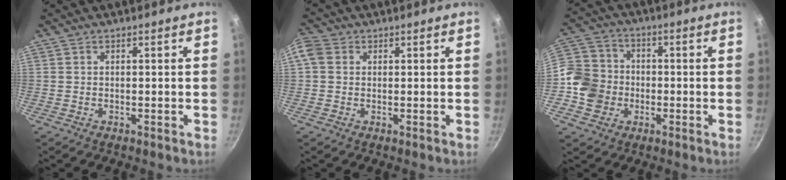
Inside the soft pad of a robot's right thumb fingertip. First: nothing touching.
{"total": 3.5, "force": [0.7, 2.9, 1.8], "torque": [-0.033, 0.006, 0.002]}
{"total": 11.0, "force": [-2.2, 9.7, 4.6], "torque": [-0.061, 0.029, -0.056]}